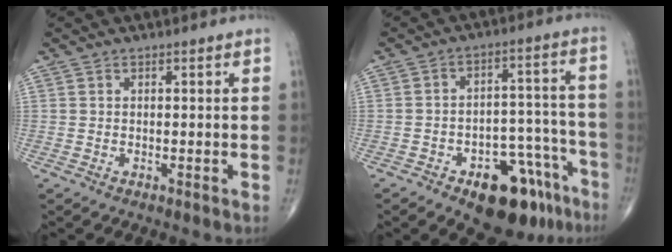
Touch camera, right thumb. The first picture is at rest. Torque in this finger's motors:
{"motor_torque": [3.91, 1.10, 0.51, -0.78, 0.00]}